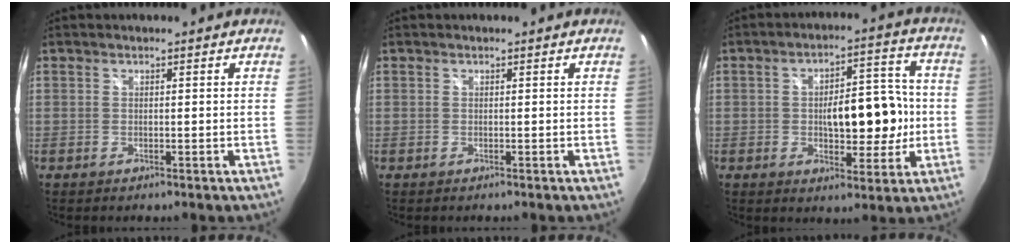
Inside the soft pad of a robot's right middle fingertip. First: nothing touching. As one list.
[{"total": 0.0}, {"total": 11.2, "force": [-0.5, 5.7, 9.7], "torque": [-0.149, 0.018, 0.002]}]